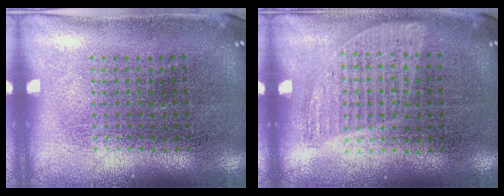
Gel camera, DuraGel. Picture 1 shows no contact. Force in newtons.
{"total": 0.8, "press": 0.8, "slide": 0.3}